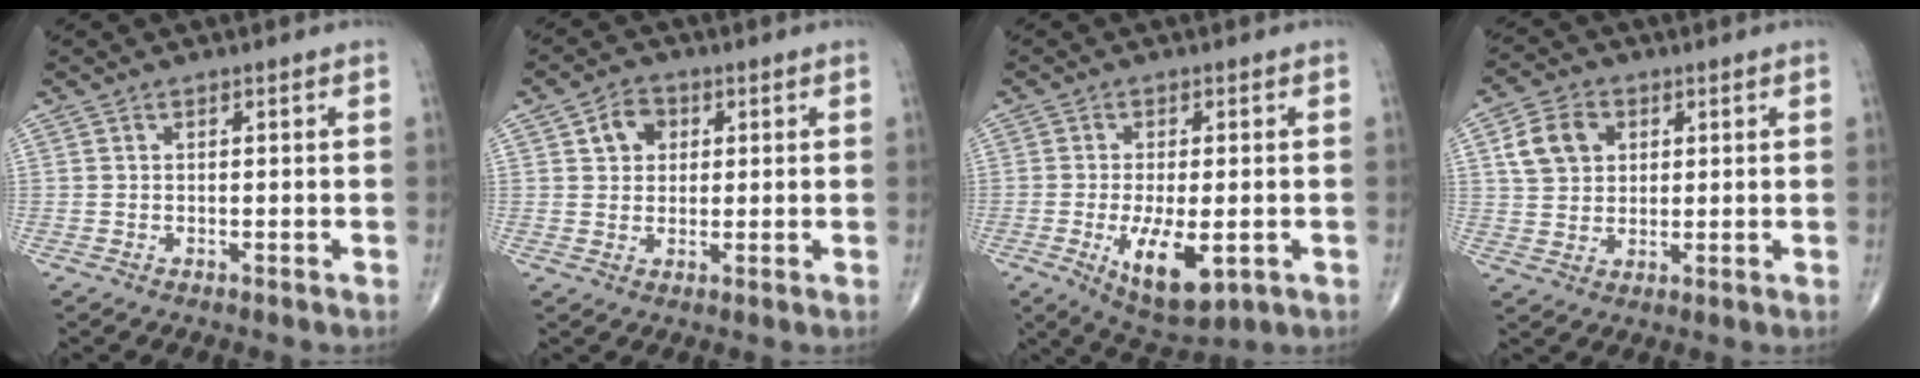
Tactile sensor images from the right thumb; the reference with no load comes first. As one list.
[{"total": 5.0, "force": [1.5, 4.0, 2.5], "torque": [-0.019, 0.001, 0.021]}, {"total": 10.5, "force": [-2.9, 4.4, 9.1], "torque": [-0.146, -0.016, -0.037]}, {"total": 8.2, "force": [2.6, 6.4, 4.4], "torque": [-0.061, 0.000, 0.046]}]